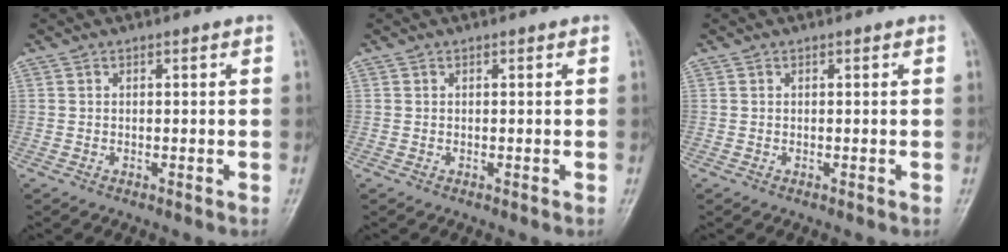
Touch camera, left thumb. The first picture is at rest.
{"total": 0.0}
{"total": 0.0}